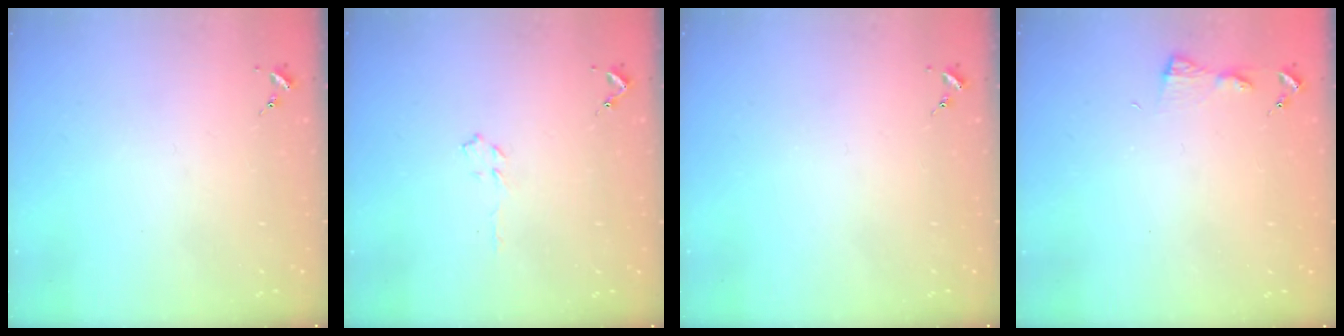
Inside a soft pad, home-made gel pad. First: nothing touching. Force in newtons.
{"total": 3.5, "press": 3.4, "slide": 0.5}
{"total": 0.0}
{"total": 4.2, "press": 4.2, "slide": 0.5}